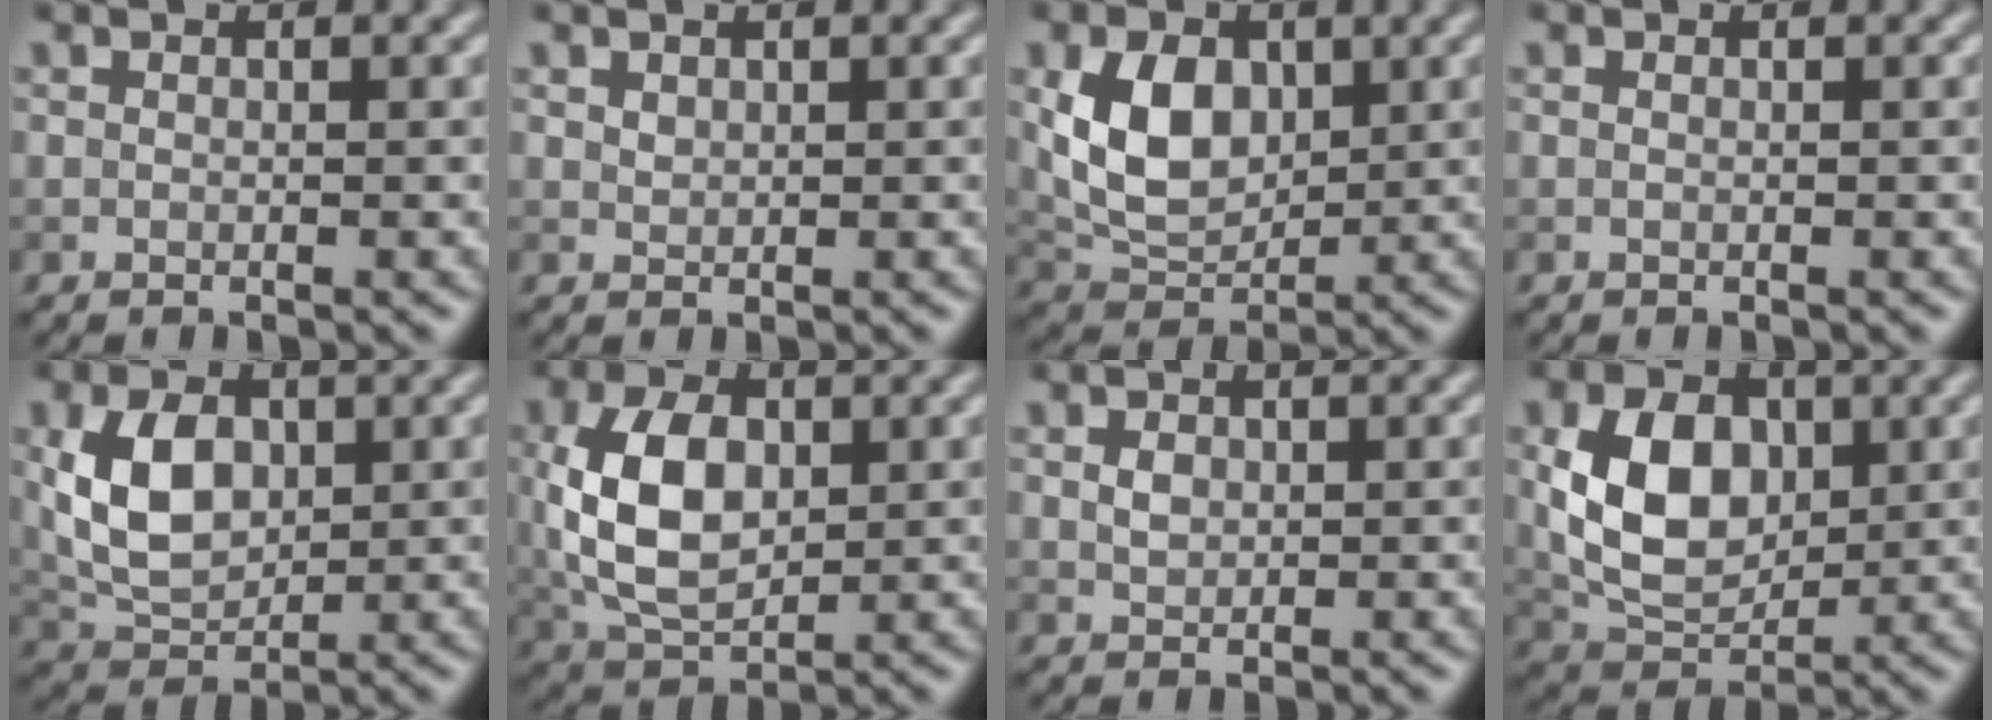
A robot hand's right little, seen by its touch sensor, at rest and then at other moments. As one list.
[{"total": 0.7, "force": [0.5, 0.5, 0.2], "torque": [-0.007, -0.002, 0.013]}, {"total": 6.3, "force": [1.1, 4.4, 4.4], "torque": [-0.090, -0.003, 0.025]}, {"total": 0.0}, {"total": 5.9, "force": [0.8, 4.0, 4.2], "torque": [-0.092, 0.001, 0.018]}, {"total": 7.5, "force": [0.7, 4.7, 5.8], "torque": [-0.125, 0.004, 0.013]}, {"total": 1.3, "force": [0.2, 1.0, 0.7], "torque": [-0.015, -0.001, 0.004]}, {"total": 7.3, "force": [0.9, 5.1, 5.1], "torque": [-0.105, -0.002, 0.018]}]